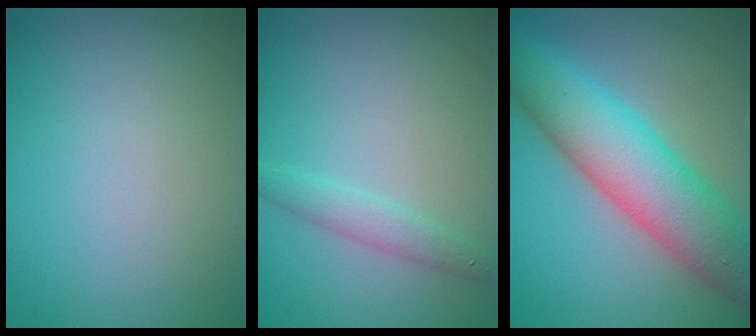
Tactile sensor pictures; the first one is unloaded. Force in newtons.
{"total": 1.8, "press": 1.8, "slide": 0.0}
{"total": 9.3, "press": 9.3, "slide": 0.3}